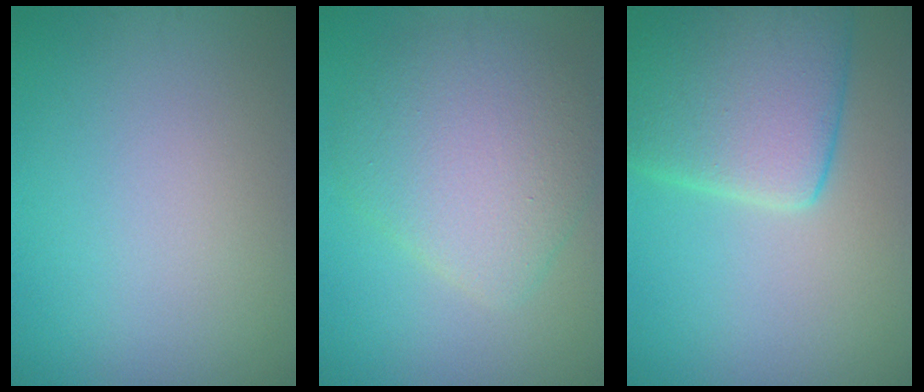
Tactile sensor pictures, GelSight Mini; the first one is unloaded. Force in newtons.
{"total": 6.4, "press": 6.4, "slide": 0.5}
{"total": 8.7, "press": 8.6, "slide": 0.8}